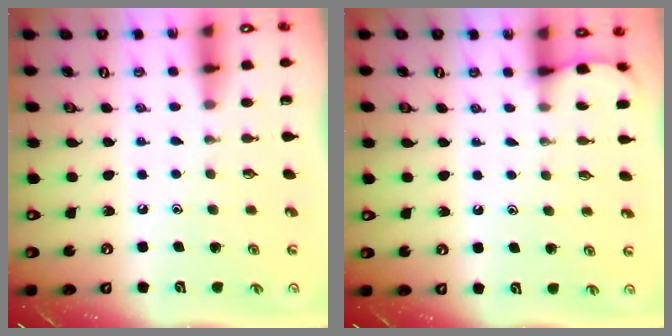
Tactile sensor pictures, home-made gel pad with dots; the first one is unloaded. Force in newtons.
{"total": 2.5, "press": 2.5, "slide": 0.3}